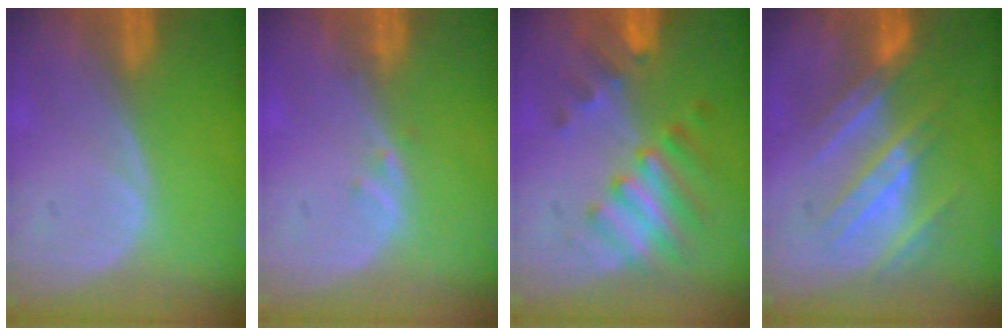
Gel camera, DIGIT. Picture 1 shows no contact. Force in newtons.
{"total": 1.0, "press": 0.9, "slide": 0.5}
{"total": 7.7, "press": 6.9, "slide": 3.3}
{"total": 7.8, "press": 7.7, "slide": 1.2}